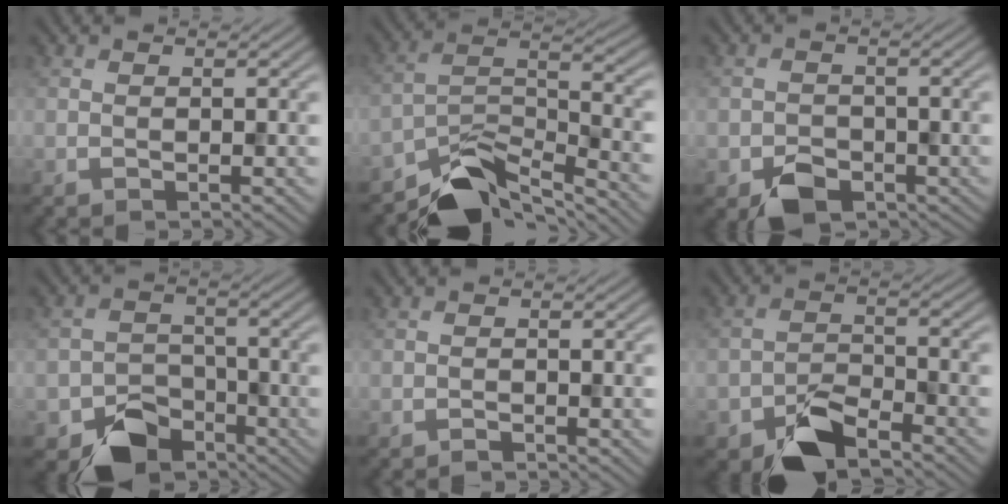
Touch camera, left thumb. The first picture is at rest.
{"total": 9.5, "force": [-7.1, 3.5, 5.2], "torque": [-0.086, -0.010, -0.141]}
{"total": 4.2, "force": [-2.5, 2.9, 1.8], "torque": [-0.031, -0.012, -0.049]}
{"total": 7.4, "force": [-4.7, 5.0, 2.9], "torque": [-0.045, -0.013, -0.085]}
{"total": 0.6, "force": [-0.6, 0.1, 0.2], "torque": [-0.002, 0.000, -0.011]}
{"total": 6.5, "force": [-4.6, 2.8, 3.7], "torque": [-0.063, 0.001, -0.090]}